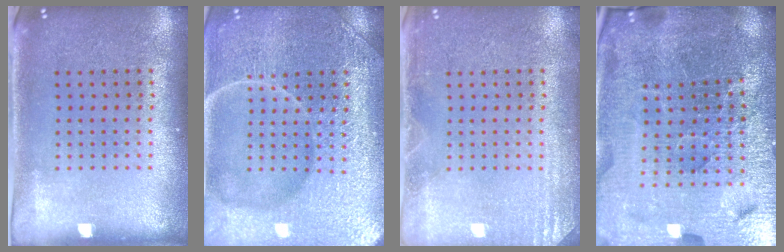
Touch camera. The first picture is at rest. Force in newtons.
{"total": 7.2, "press": 7.1, "slide": 0.9}
{"total": 2.2, "press": 2.1, "slide": 0.3}
{"total": 5.8, "press": 5.3, "slide": 2.4}